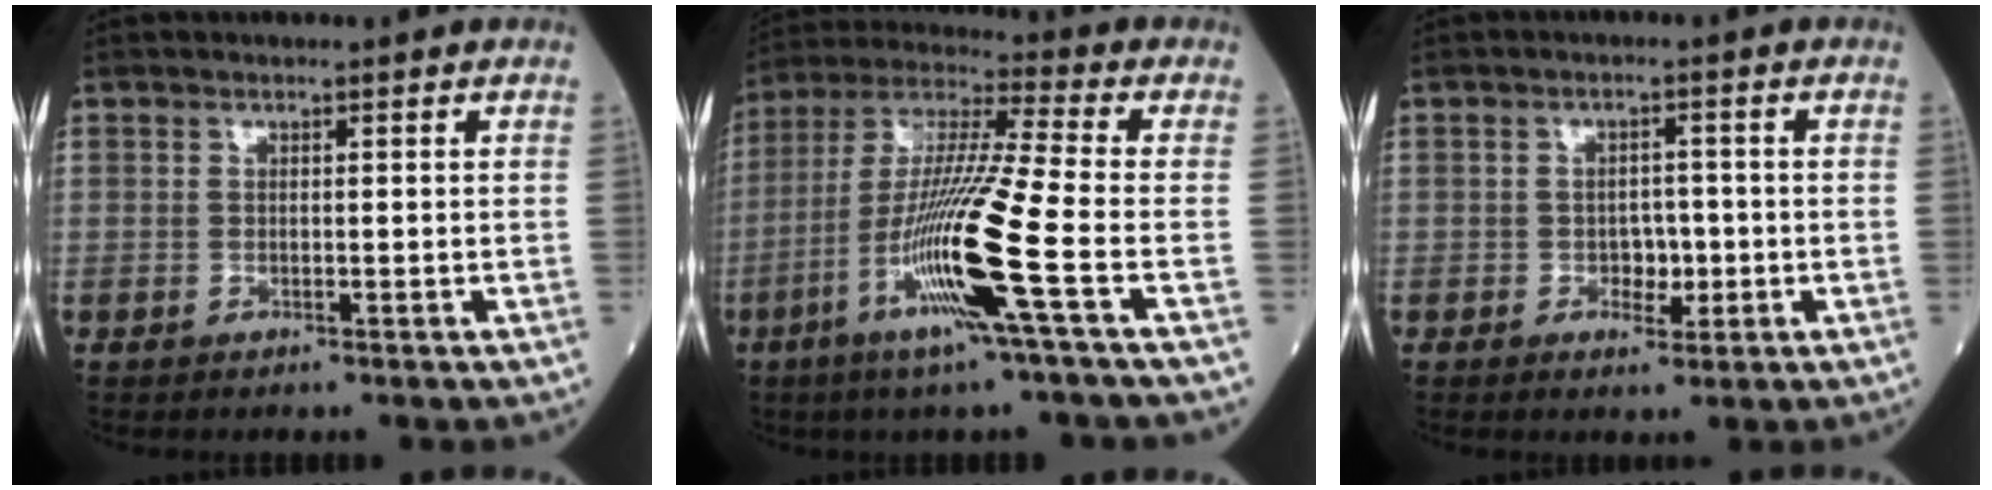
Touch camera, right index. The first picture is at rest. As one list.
[{"total": 15.7, "force": [-5.6, -1.4, 14.6], "torque": [-0.296, -0.017, -0.112]}, {"total": 3.1, "force": [-0.7, 2.0, 2.2], "torque": [-0.027, 0.005, -0.006]}]